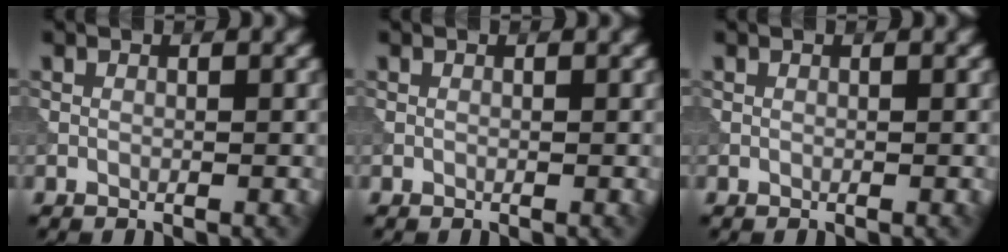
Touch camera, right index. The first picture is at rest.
{"total": 0.0}
{"total": 0.0}